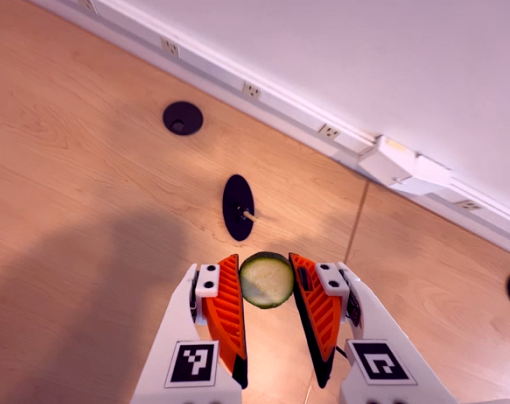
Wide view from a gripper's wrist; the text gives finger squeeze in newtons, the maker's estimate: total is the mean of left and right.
{"total": 10.0, "left": 9.9, "right": 10.1}